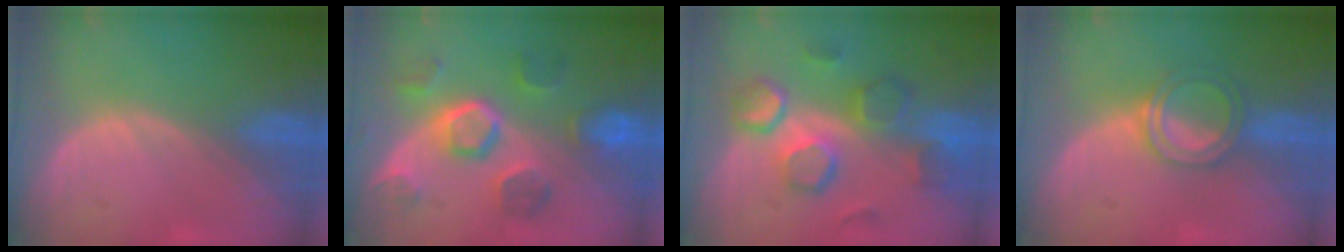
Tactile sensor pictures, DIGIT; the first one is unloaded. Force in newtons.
{"total": 8.9, "press": 8.9, "slide": 0.7}
{"total": 10.0, "press": 9.3, "slide": 3.6}
{"total": 4.9, "press": 4.8, "slide": 1.1}